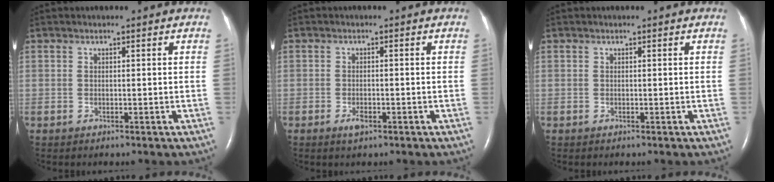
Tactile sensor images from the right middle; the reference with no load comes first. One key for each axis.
{"total": 1.7, "fx": -1.0, "fy": 0.6, "fz": 1.3, "tx": -0.028, "ty": -0.001, "tz": -0.015}
{"total": 0.0}